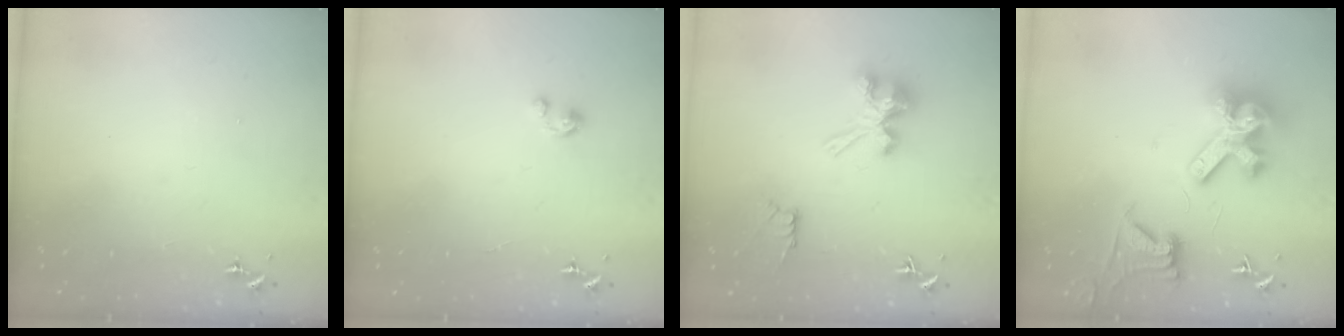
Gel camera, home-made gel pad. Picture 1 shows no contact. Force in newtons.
{"total": 2.3, "press": 2.3, "slide": 0.3}
{"total": 10.2, "press": 10.2, "slide": 0.1}
{"total": 19.4, "press": 19.2, "slide": 2.4}